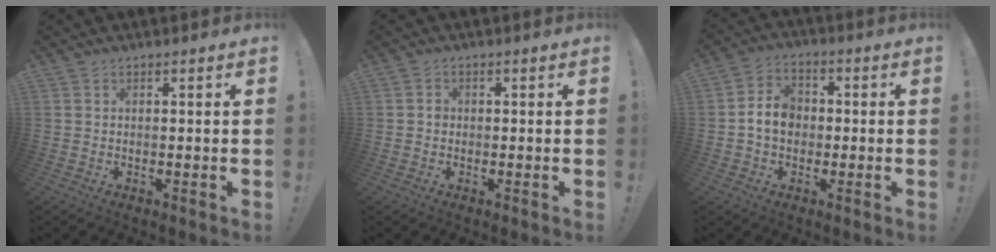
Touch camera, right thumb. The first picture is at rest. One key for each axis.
{"total": 1.3, "fx": -0.4, "fy": 1.1, "fz": 0.6, "tx": -0.008, "ty": 0.005, "tz": -0.007}
{"total": 8.1, "fx": -0.5, "fy": 6.3, "fz": 5.0, "tx": -0.082, "ty": 0.016, "tz": -0.006}